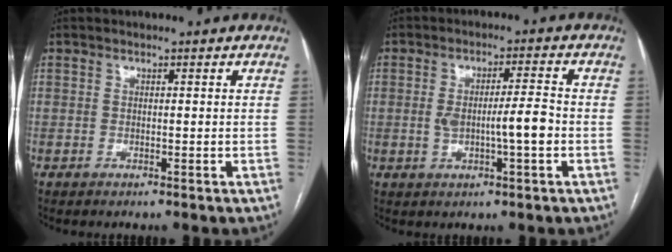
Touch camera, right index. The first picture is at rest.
{"total": 6.3, "force": [-1.0, 0.8, 6.2], "torque": [-0.113, 0.006, -0.013]}